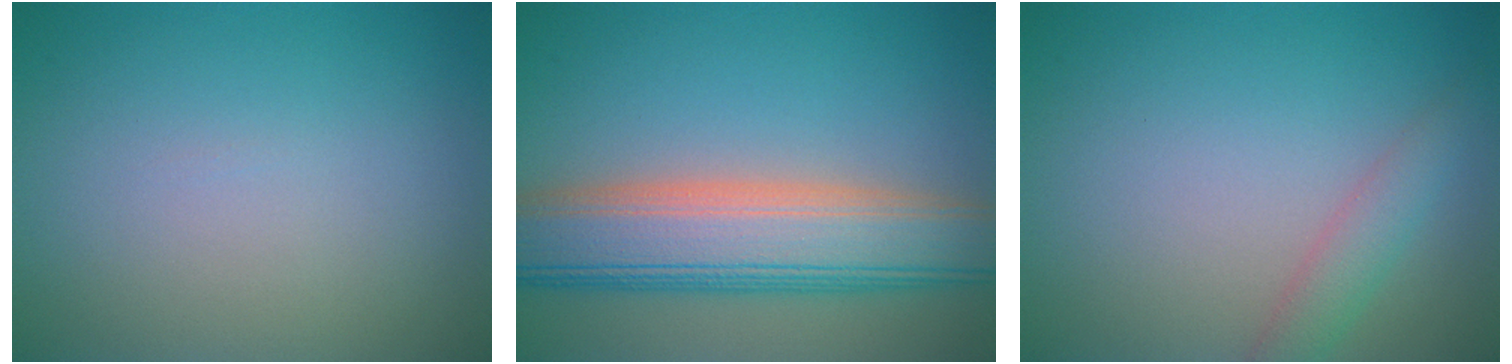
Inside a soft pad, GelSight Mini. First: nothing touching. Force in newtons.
{"total": 9.4, "press": 9.4, "slide": 0.4}
{"total": 2.1, "press": 2.1, "slide": 0.1}